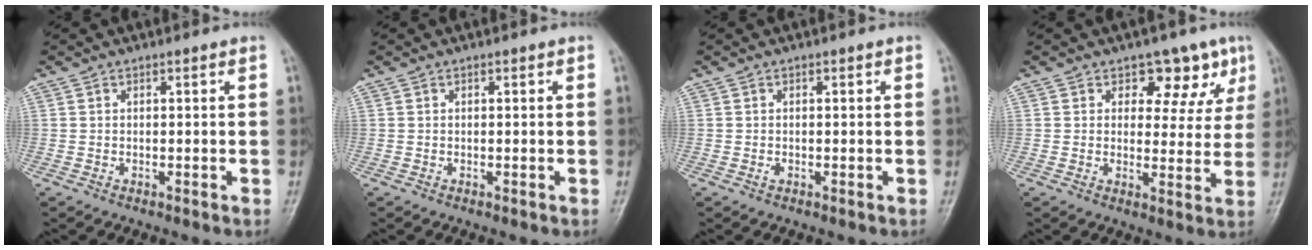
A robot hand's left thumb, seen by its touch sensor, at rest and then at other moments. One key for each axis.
{"total": 0.0}
{"total": 0.6, "fx": -0.1, "fy": 0.3, "fz": 0.4, "tx": -0.005, "ty": 0.000, "tz": -0.004}
{"total": 7.7, "fx": 4.4, "fy": 5.1, "fz": 3.7, "tx": 0.001, "ty": -0.016, "tz": 0.053}